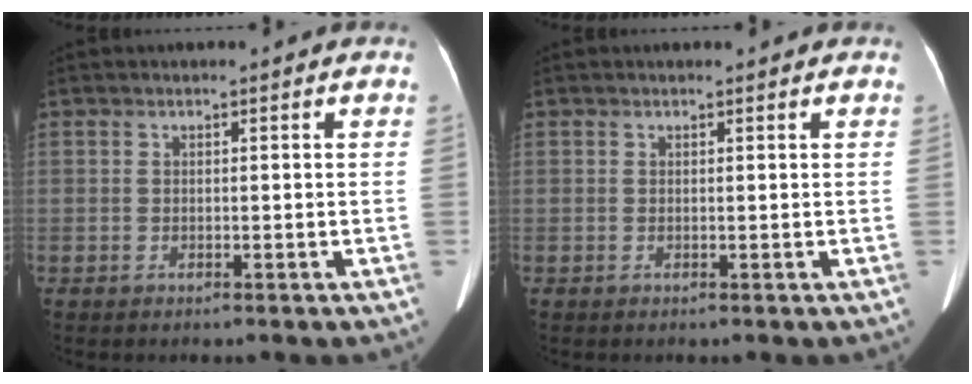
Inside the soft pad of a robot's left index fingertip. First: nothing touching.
{"total": 0.7, "force": [0.7, 0.1, 0.3], "torque": [-0.007, 0.006, 0.009]}